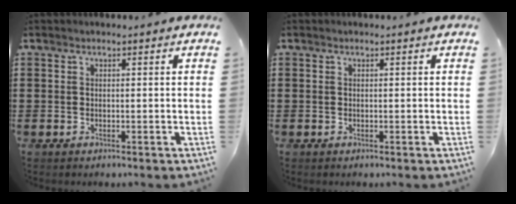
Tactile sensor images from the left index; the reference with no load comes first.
{"total": 0.0}